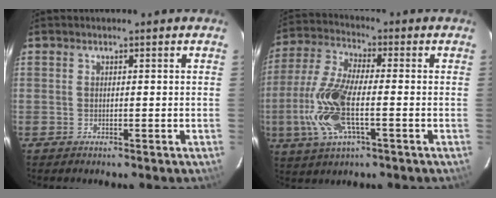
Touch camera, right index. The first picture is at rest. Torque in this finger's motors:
{"motor_torque": [0.56, -0.11, 0.81, 0.21]}